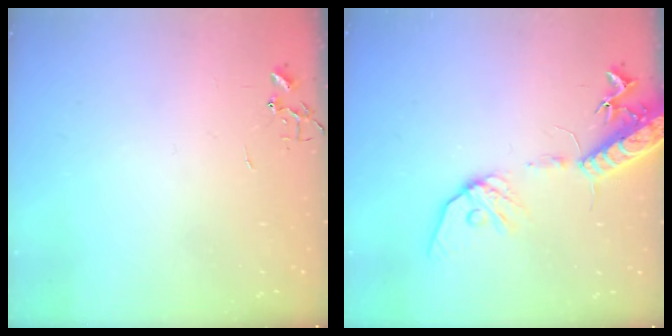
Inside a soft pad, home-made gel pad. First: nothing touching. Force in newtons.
{"total": 16.6, "press": 16.2, "slide": 3.5}